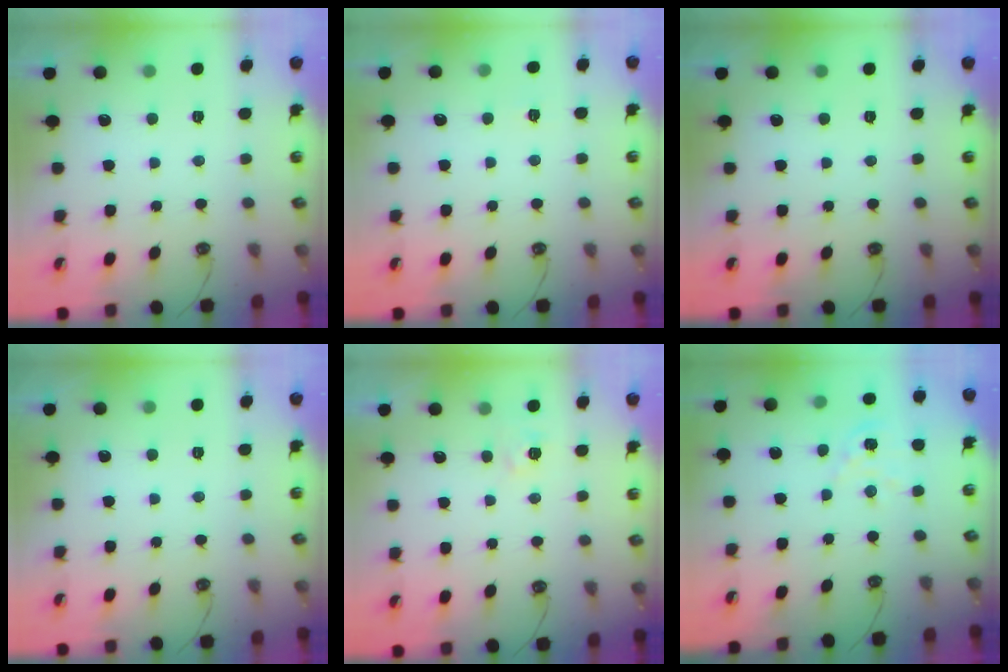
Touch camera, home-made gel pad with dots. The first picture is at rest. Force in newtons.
{"total": 3.4, "press": 3.4, "slide": 0.4}
{"total": 0.0}
{"total": 0.0}
{"total": 2.7, "press": 2.6, "slide": 0.3}
{"total": 2.9, "press": 2.9, "slide": 0.3}